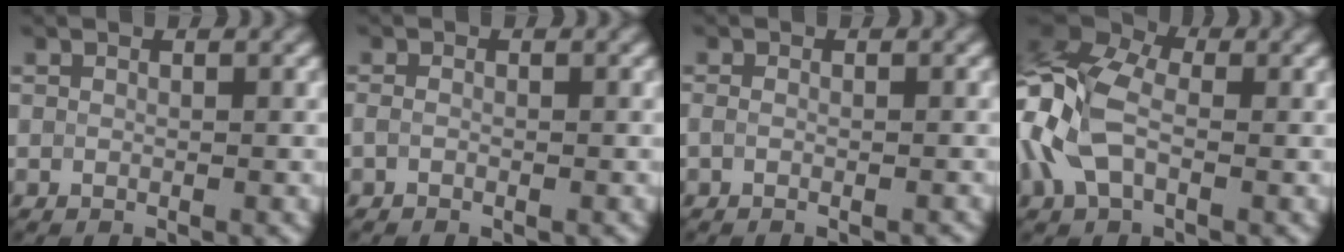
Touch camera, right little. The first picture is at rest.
{"total": 1.2, "force": [-1.0, 0.3, 0.5], "torque": [-0.007, -0.001, -0.010]}
{"total": 1.6, "force": [-1.0, 0.4, 1.2], "torque": [-0.007, -0.003, -0.010]}
{"total": 7.6, "force": [-1.7, 5.0, 5.5], "torque": [-0.143, 0.014, -0.043]}